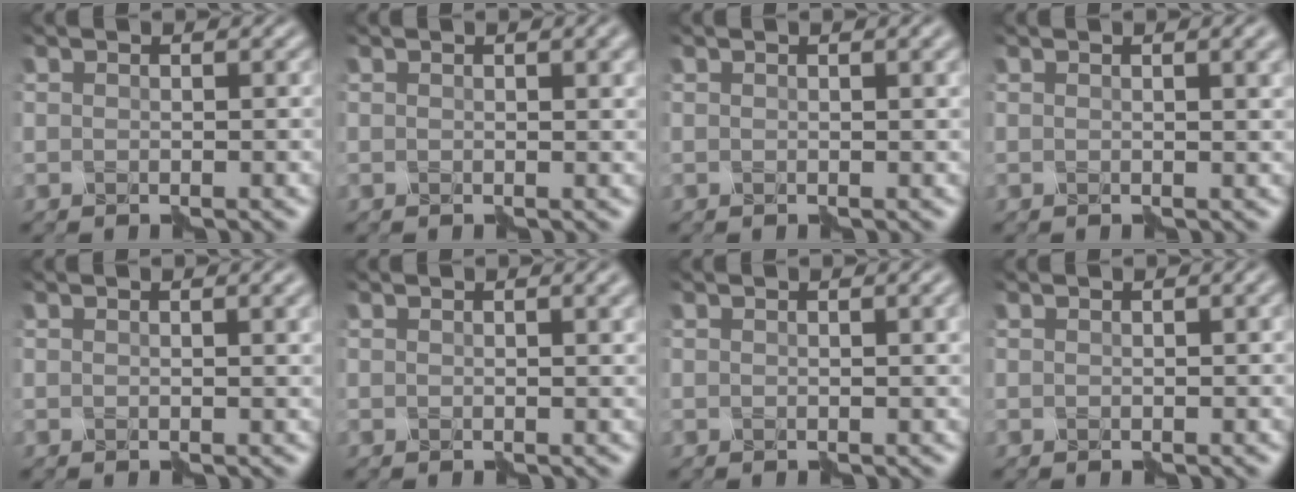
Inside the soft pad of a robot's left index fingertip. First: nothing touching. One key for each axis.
{"total": 1.5, "fx": 0.7, "fy": 0.3, "fz": 1.3, "tx": -0.017, "ty": 0.003, "tz": 0.008}
{"total": 1.4, "fx": 0.6, "fy": 0.3, "fz": 1.3, "tx": -0.016, "ty": 0.004, "tz": 0.003}
{"total": 2.6, "fx": 1.0, "fy": 0.8, "fz": 2.2, "tx": -0.020, "ty": 0.005, "tz": 0.007}
{"total": 1.7, "fx": 0.6, "fy": 0.4, "fz": 1.5, "tx": -0.017, "ty": 0.004, "tz": 0.005}
{"total": 1.7, "fx": 0.6, "fy": 0.4, "fz": 1.5, "tx": -0.017, "ty": 0.004, "tz": 0.004}
{"total": 1.5, "fx": 0.5, "fy": 0.4, "fz": 1.4, "tx": -0.015, "ty": 0.004, "tz": 0.003}
{"total": 1.1, "fx": 0.3, "fy": 0.3, "fz": 1.0, "tx": -0.012, "ty": 0.000, "tz": 0.003}